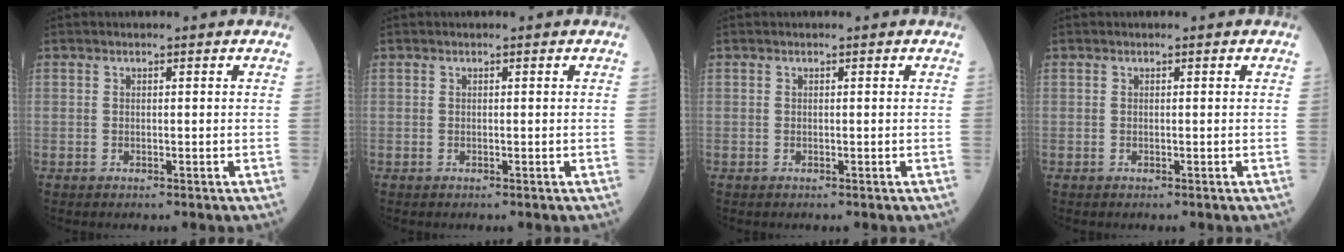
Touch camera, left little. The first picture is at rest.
{"total": 0.0}
{"total": 0.0}
{"total": 0.0}